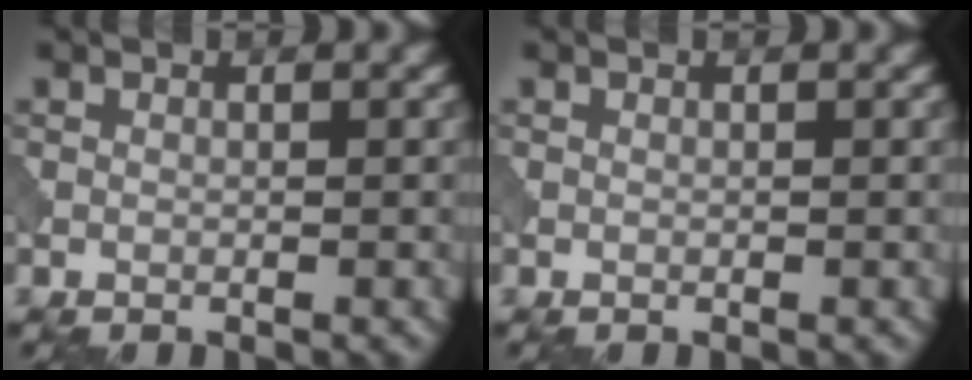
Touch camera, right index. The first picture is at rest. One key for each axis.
{"total": 0.0}